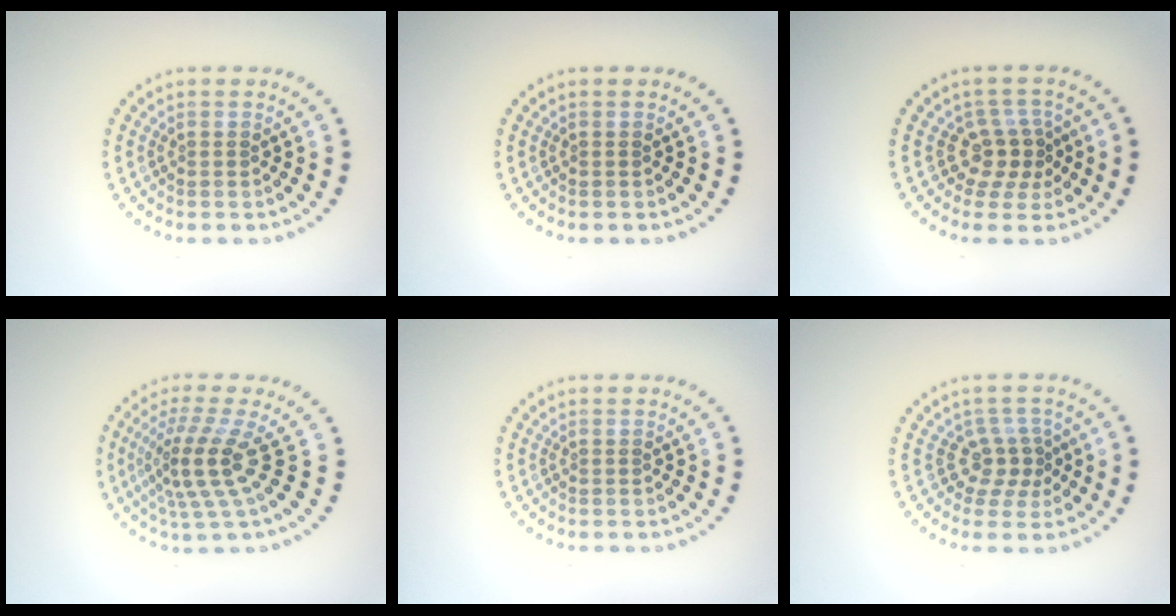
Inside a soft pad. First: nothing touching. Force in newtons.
{"total": 0.0}
{"total": 2.9, "press": 2.2, "slide": 1.9}
{"total": 4.3, "press": 2.9, "slide": 3.2}
{"total": 0.0}
{"total": 2.5, "press": 1.8, "slide": 1.8}